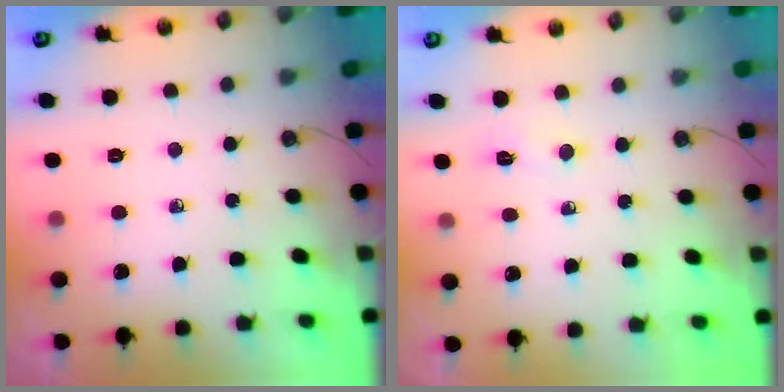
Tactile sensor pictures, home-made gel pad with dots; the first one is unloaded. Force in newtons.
{"total": 2.8, "press": 2.7, "slide": 0.5}